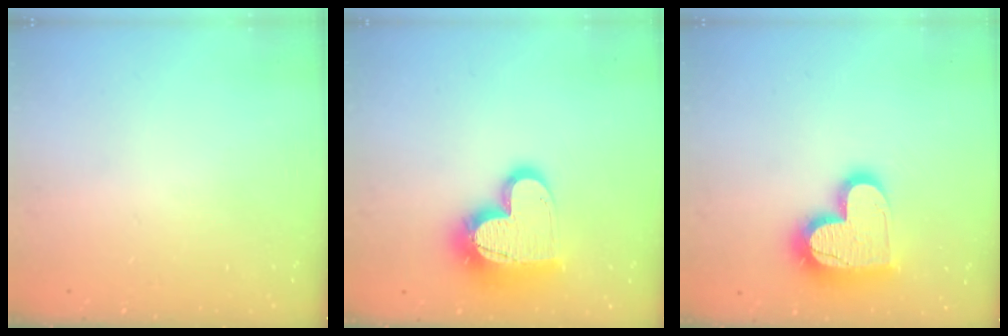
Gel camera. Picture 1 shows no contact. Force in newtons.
{"total": 17.8, "press": 17.7, "slide": 1.6}
{"total": 17.0, "press": 16.9, "slide": 1.3}